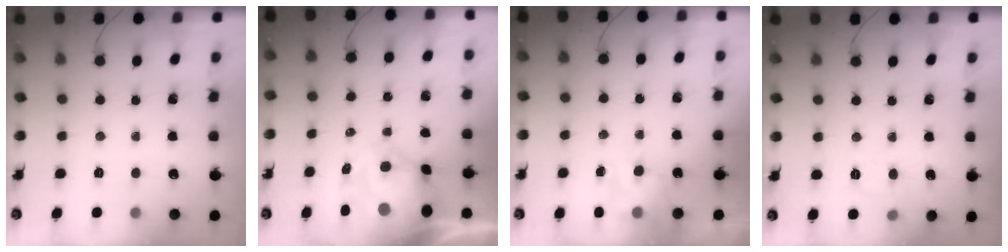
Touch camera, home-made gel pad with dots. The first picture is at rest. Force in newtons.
{"total": 8.4, "press": 7.9, "slide": 2.8}
{"total": 4.8, "press": 4.6, "slide": 1.2}
{"total": 6.6, "press": 6.3, "slide": 1.6}